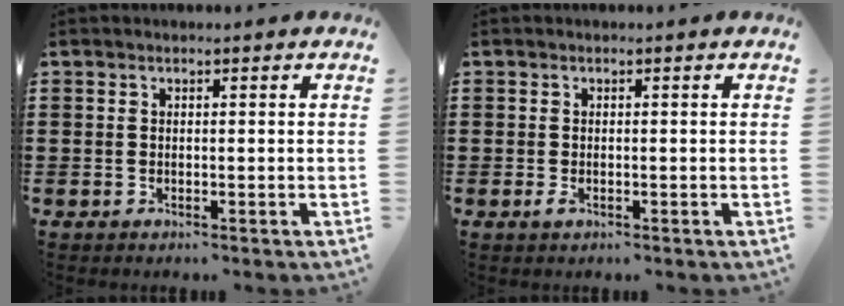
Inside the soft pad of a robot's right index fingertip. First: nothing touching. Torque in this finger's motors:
{"motor_torque": [1.08, 1.06, 0.04, 0.03]}